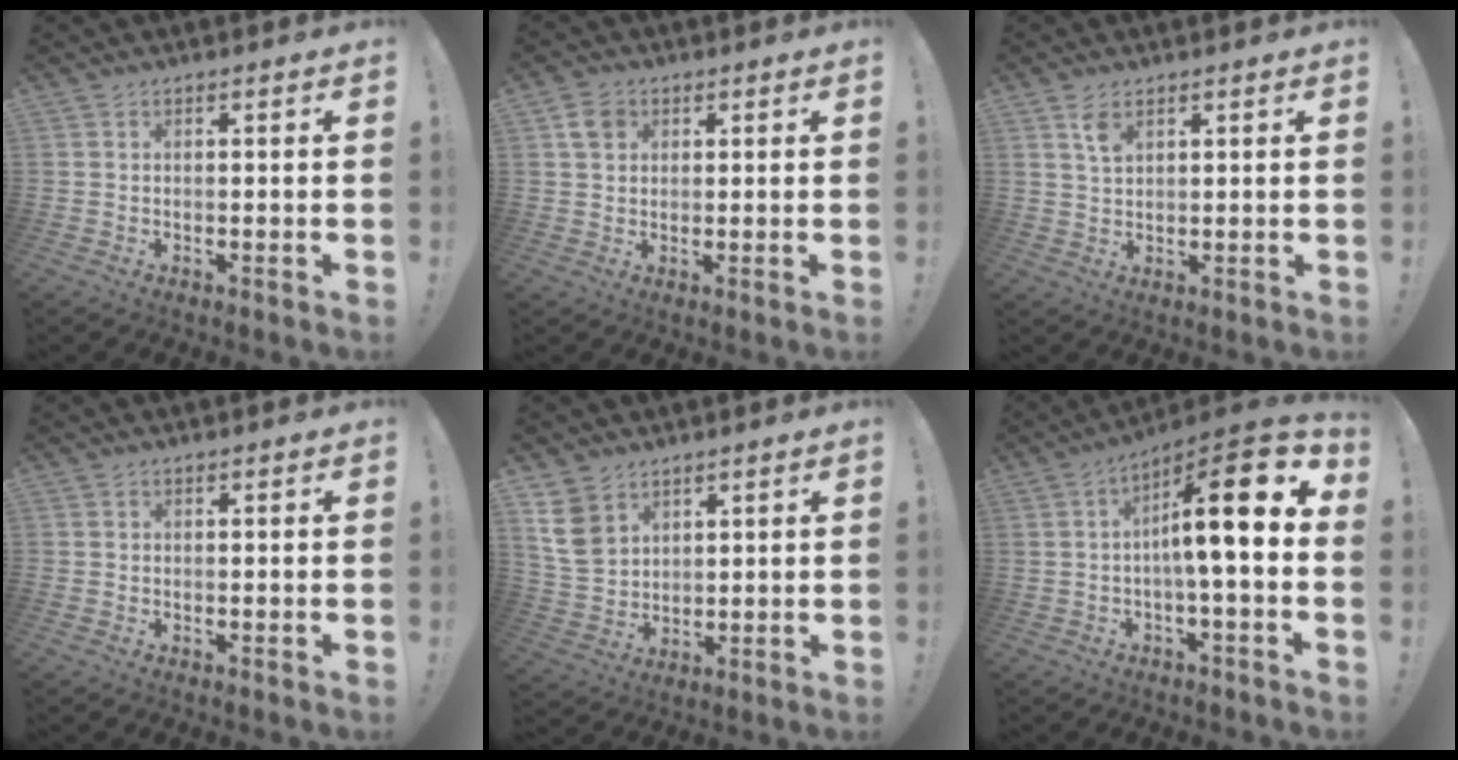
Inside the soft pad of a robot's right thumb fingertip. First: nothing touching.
{"total": 5.2, "force": [2.3, 4.2, 2.2], "torque": [-0.030, 0.000, 0.044]}
{"total": 4.3, "force": [2.4, 2.1, 2.9], "torque": [-0.039, -0.012, 0.040]}
{"total": 0.0}
{"total": 10.7, "force": [5.5, 8.3, 3.9], "torque": [-0.061, -0.021, 0.116]}
{"total": 16.3, "force": [2.7, 2.5, 15.8], "torque": [-0.237, -0.018, 0.035]}